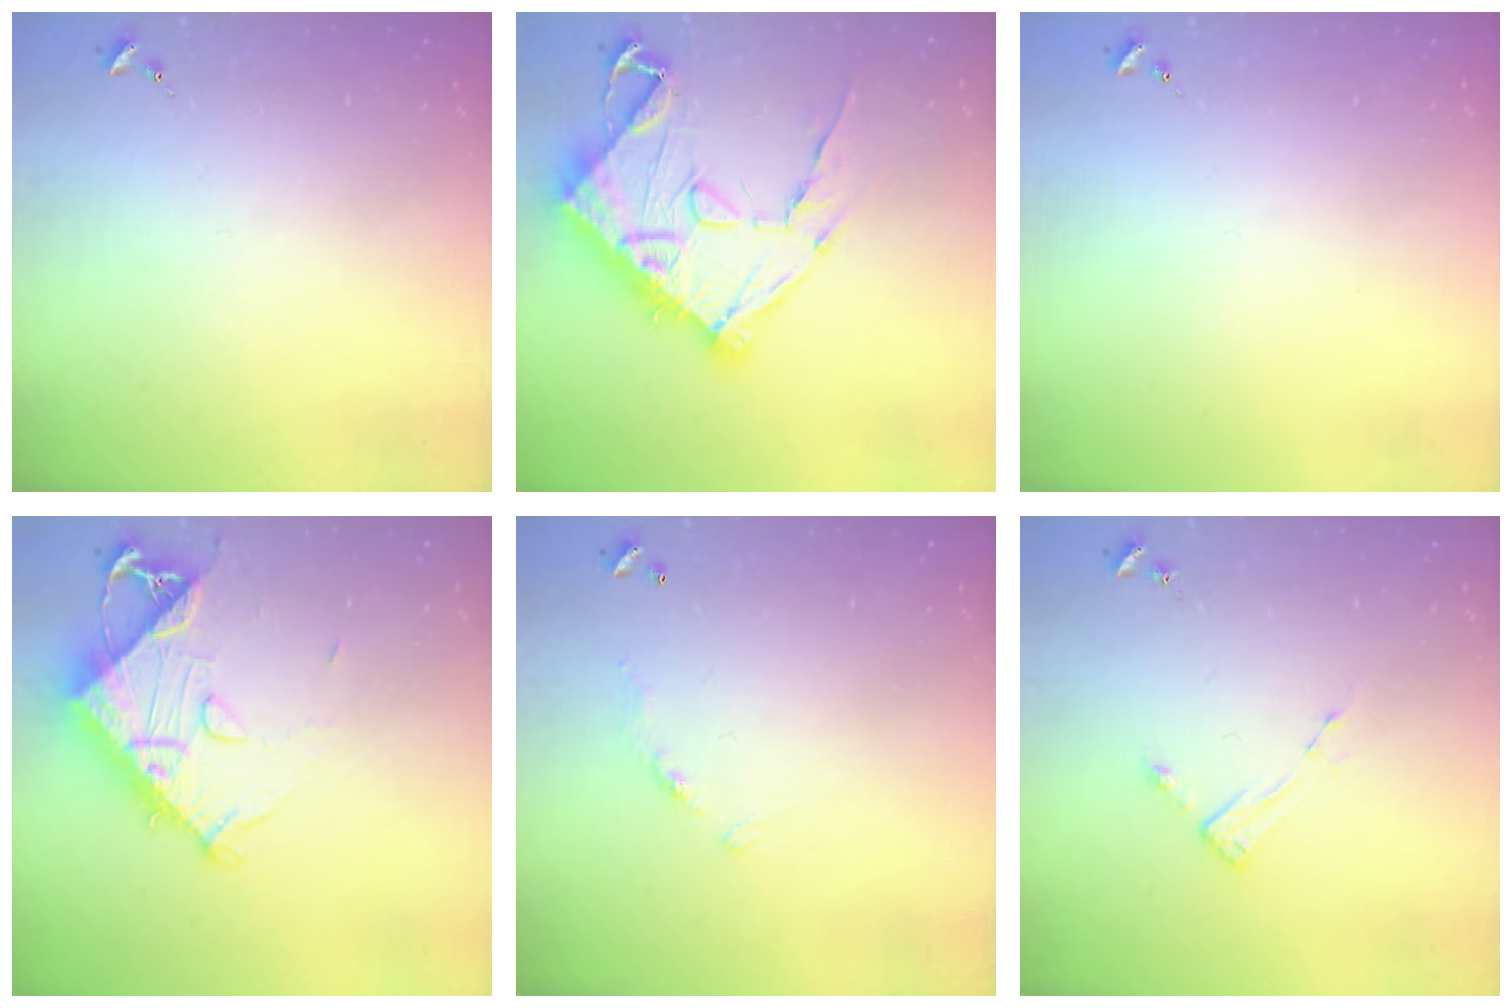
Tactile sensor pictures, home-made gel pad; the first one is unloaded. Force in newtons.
{"total": 20.9, "press": 20.8, "slide": 2.3}
{"total": 0.0}
{"total": 12.5, "press": 12.5, "slide": 1.3}
{"total": 6.0, "press": 6.0, "slide": 0.4}
{"total": 3.0, "press": 3.0, "slide": 0.5}